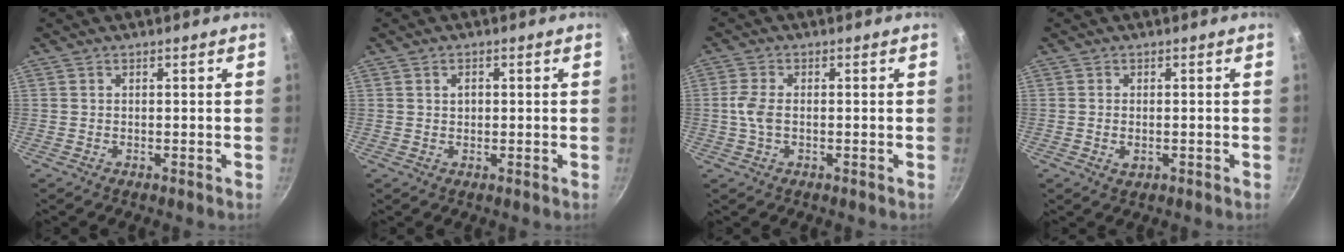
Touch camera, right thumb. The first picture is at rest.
{"total": 1.8, "force": [0.4, 1.3, 1.1], "torque": [-0.013, 0.004, 0.008]}
{"total": 3.9, "force": [-0.2, 2.3, 3.2], "torque": [-0.072, 0.005, -0.008]}
{"total": 2.0, "force": [-0.5, 1.2, 1.5], "torque": [-0.027, -0.002, -0.006]}